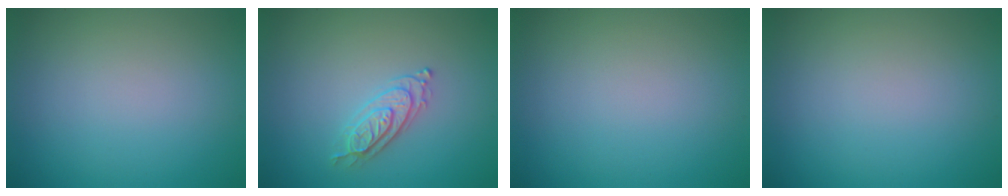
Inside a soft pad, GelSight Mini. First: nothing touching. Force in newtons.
{"total": 2.2, "press": 2.2, "slide": 0.3}
{"total": 0.0}
{"total": 0.0}